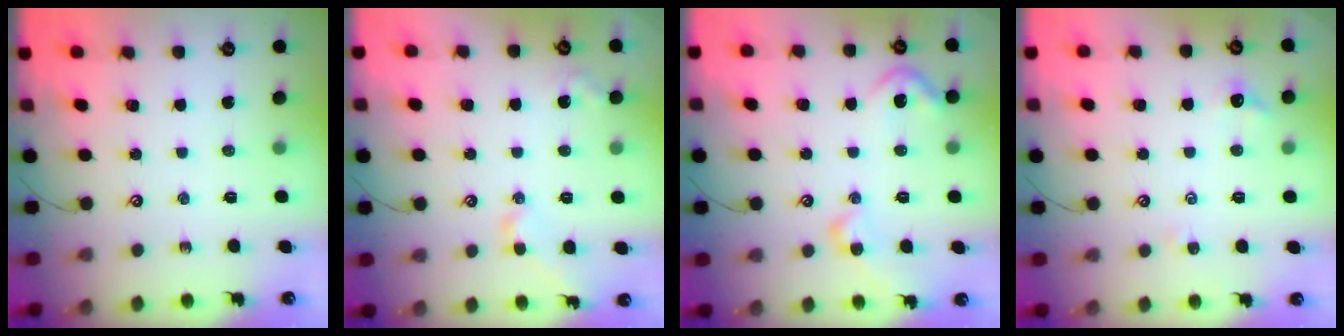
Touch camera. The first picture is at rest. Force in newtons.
{"total": 3.0, "press": 2.9, "slide": 0.8}
{"total": 8.0, "press": 7.9, "slide": 1.3}
{"total": 1.9, "press": 1.8, "slide": 0.5}